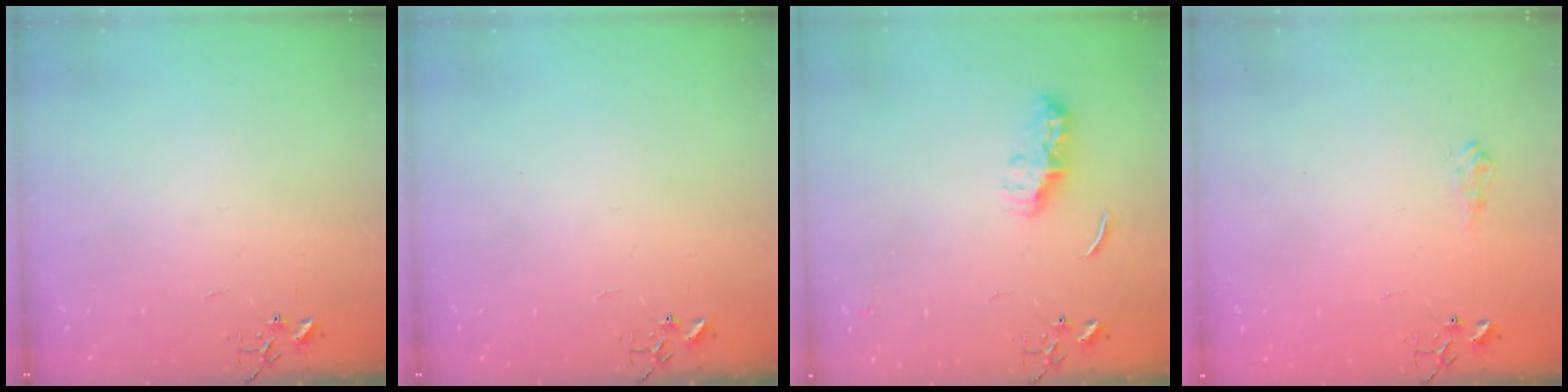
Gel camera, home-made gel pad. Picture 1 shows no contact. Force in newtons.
{"total": 0.0}
{"total": 8.1, "press": 8.1, "slide": 0.6}
{"total": 6.8, "press": 6.8, "slide": 0.8}